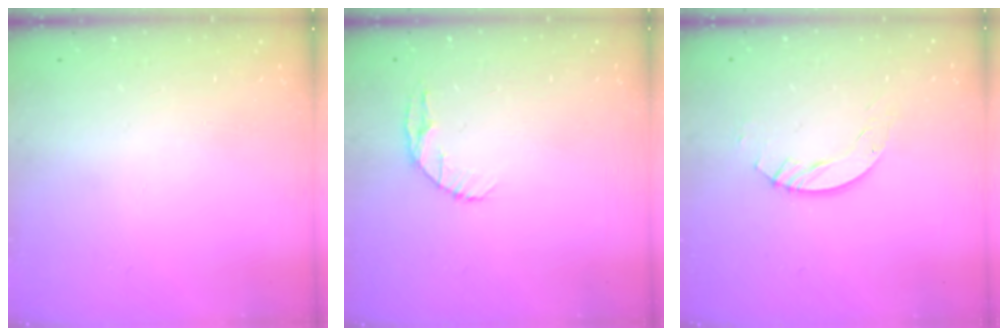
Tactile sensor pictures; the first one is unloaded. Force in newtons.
{"total": 5.8, "press": 5.7, "slide": 0.8}
{"total": 5.6, "press": 5.5, "slide": 0.5}